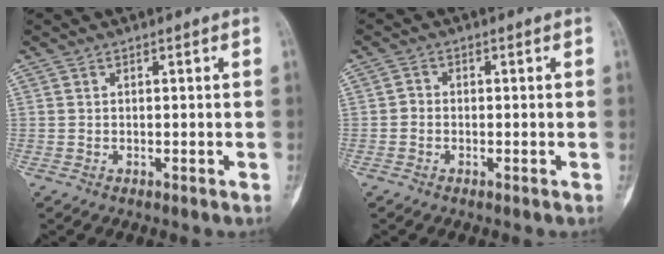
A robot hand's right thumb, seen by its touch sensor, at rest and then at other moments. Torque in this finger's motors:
{"motor_torque": [0.09, 0.08, 0.13, -0.23, 0.05]}